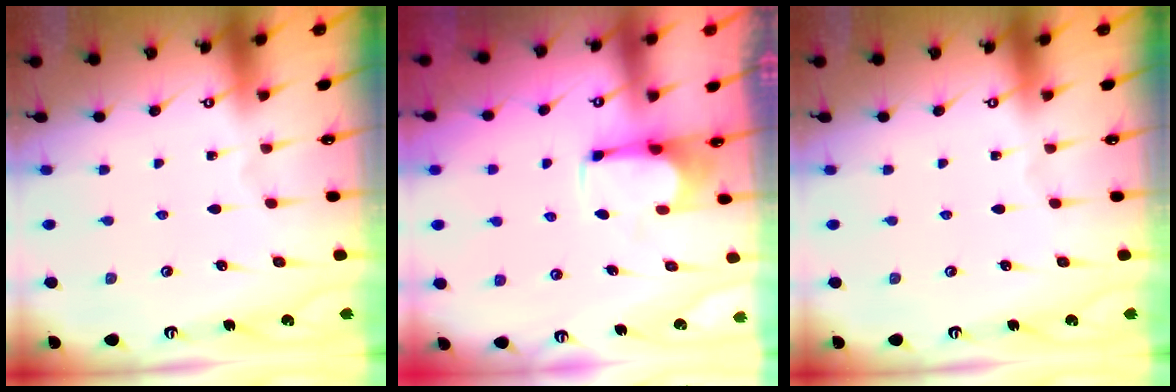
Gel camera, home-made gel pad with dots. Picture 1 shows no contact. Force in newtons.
{"total": 2.5, "press": 2.4, "slide": 0.9}
{"total": 0.0}